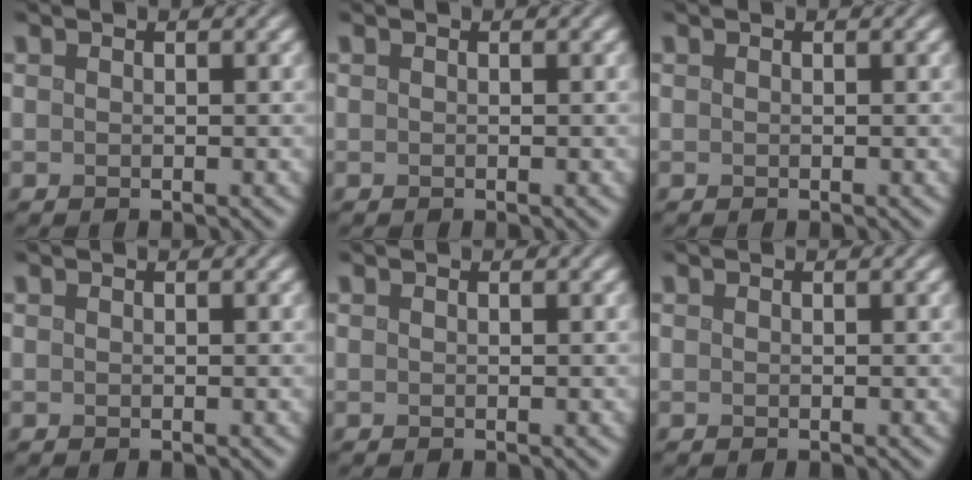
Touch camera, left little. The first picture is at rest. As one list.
[{"total": 0.0}, {"total": 0.0}, {"total": 0.0}, {"total": 0.0}, {"total": 0.0}]